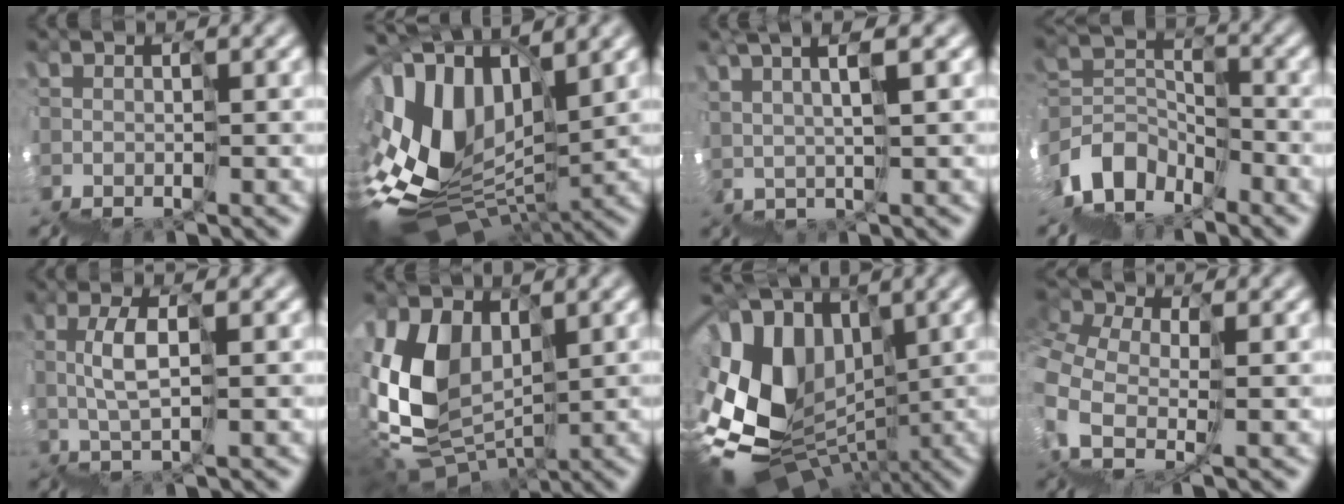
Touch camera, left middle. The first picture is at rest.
{"total": 9.6, "force": [4.1, 5.3, 6.9], "torque": [-0.159, 0.047, 0.070]}
{"total": 5.0, "force": [4.0, 1.0, 2.8], "torque": [-0.011, 0.038, 0.073]}
{"total": 2.9, "force": [-2.2, 1.6, -1.1], "torque": [0.028, 0.029, -0.059]}
{"total": 2.8, "force": [2.8, -0.6, 0.1], "torque": [0.001, 0.028, 0.048]}
{"total": 5.7, "force": [4.1, 3.4, 2.1], "torque": [-0.064, 0.021, 0.074]}
{"total": 9.6, "force": [3.2, 7.2, 5.5], "torque": [-0.136, 0.035, 0.059]}
{"total": 3.7, "force": [2.3, 2.3, 1.6], "torque": [-0.047, 0.016, 0.035]}